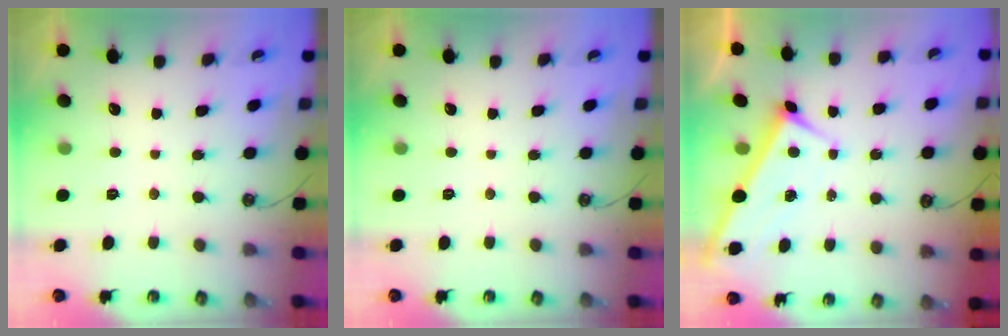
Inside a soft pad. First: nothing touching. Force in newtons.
{"total": 0.0}
{"total": 3.0, "press": 3.0, "slide": 0.1}